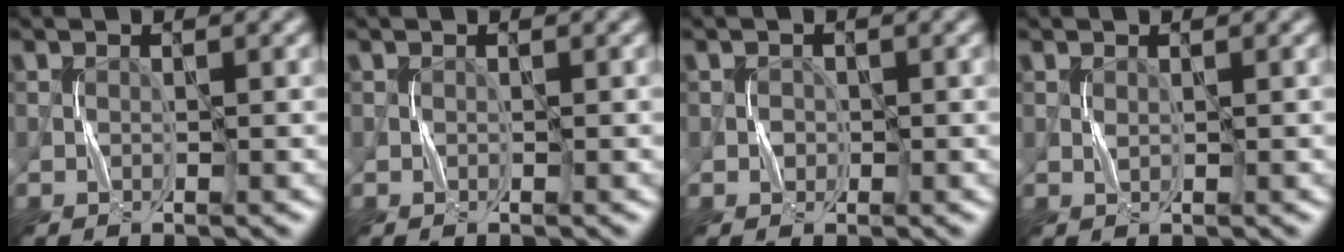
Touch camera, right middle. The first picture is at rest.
{"total": 0.0}
{"total": 0.8, "force": [0.0, 0.8, -0.1], "torque": [0.006, -0.003, 0.000]}
{"total": 0.0}